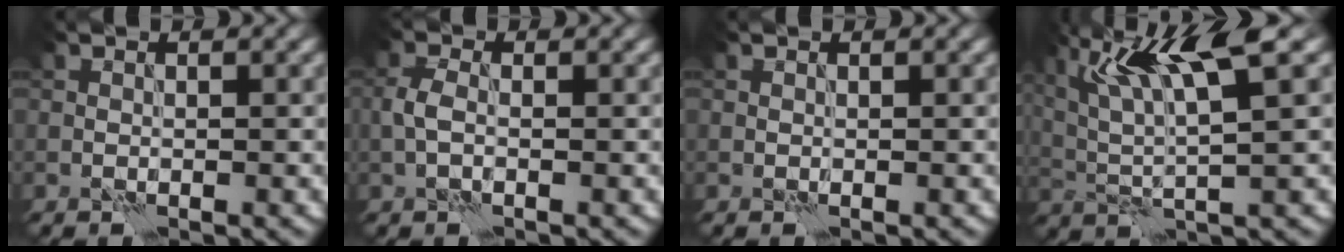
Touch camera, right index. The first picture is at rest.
{"total": 2.0, "force": [-0.6, 1.1, 1.6], "torque": [-0.036, 0.003, -0.016]}
{"total": 0.0}
{"total": 7.9, "force": [3.5, 1.4, 6.9], "torque": [-0.132, 0.008, 0.067]}